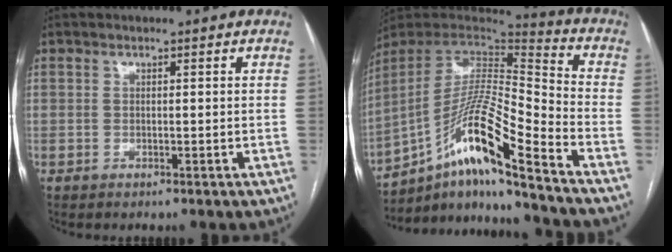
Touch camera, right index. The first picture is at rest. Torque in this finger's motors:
{"motor_torque": [1.34, -0.80, 0.76, 0.13]}